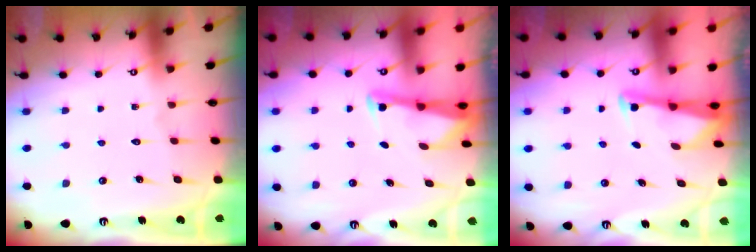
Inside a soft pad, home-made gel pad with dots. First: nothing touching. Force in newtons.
{"total": 2.9, "press": 2.9, "slide": 0.2}
{"total": 2.9, "press": 2.9, "slide": 0.2}